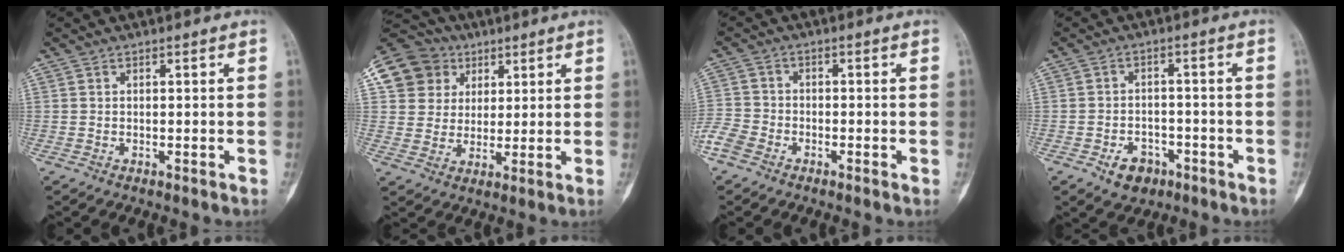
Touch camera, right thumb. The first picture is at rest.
{"total": 12.5, "force": [5.0, 11.2, 2.8], "torque": [-0.026, 0.008, 0.090]}
{"total": 4.5, "force": [-3.1, 2.8, 1.8], "torque": [-0.039, 0.001, -0.073]}
{"total": 5.5, "force": [-2.9, 4.0, 2.5], "torque": [-0.022, 0.022, -0.041]}